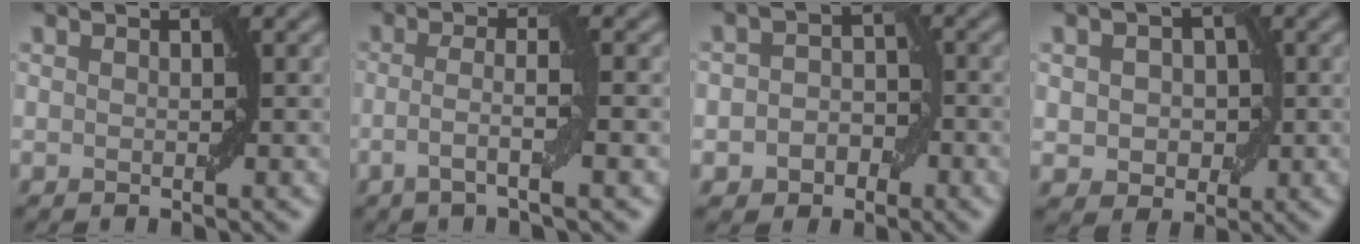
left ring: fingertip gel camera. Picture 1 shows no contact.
{"total": 3.4, "force": [-0.9, 0.6, 3.2], "torque": [-0.054, 0.004, -0.026]}
{"total": 3.3, "force": [-1.3, 2.6, 1.6], "torque": [-0.011, 0.002, -0.027]}
{"total": 3.7, "force": [0.1, 2.9, 2.3], "torque": [-0.031, -0.001, -0.001]}